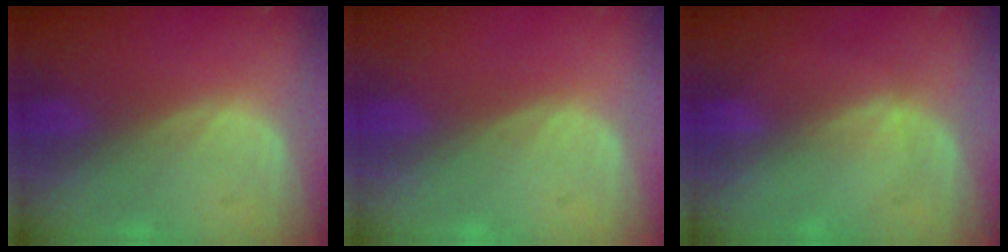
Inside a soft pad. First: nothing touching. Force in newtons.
{"total": 0.0}
{"total": 1.3, "press": 0.9, "slide": 0.9}